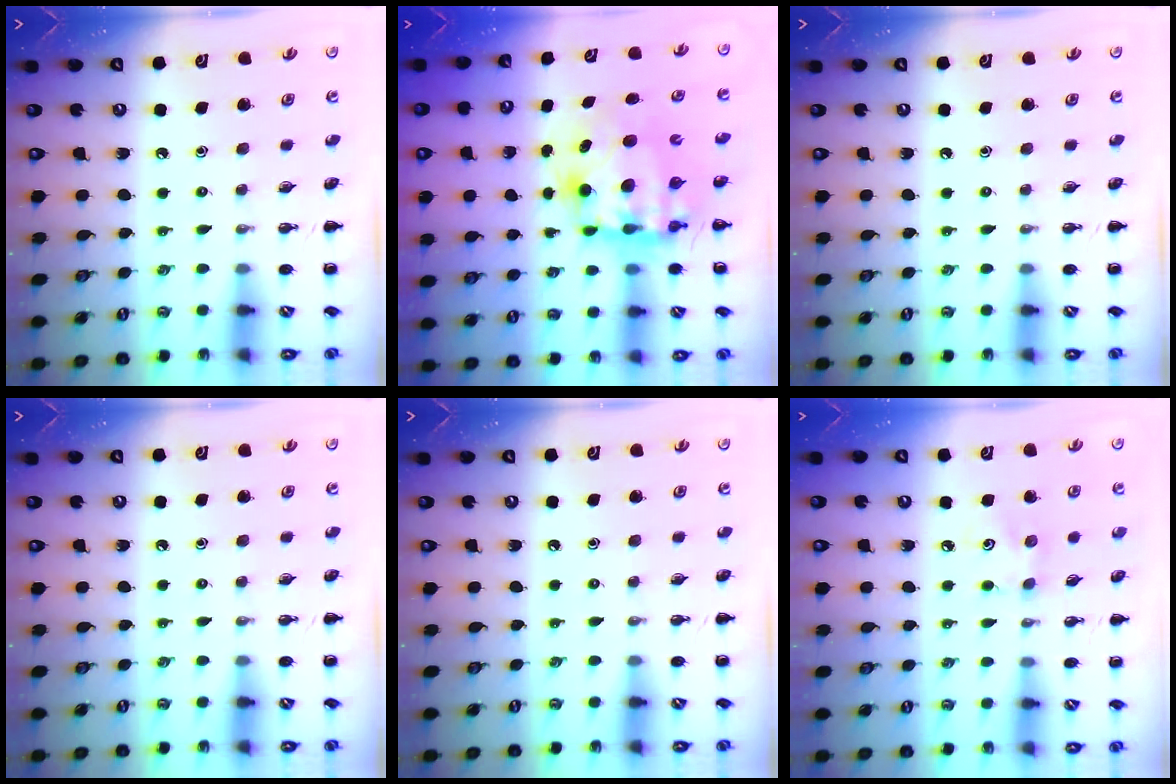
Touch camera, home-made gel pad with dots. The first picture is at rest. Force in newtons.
{"total": 10.0, "press": 9.8, "slide": 2.4}
{"total": 0.0}
{"total": 0.0}
{"total": 0.0}
{"total": 3.9, "press": 3.8, "slide": 0.9}